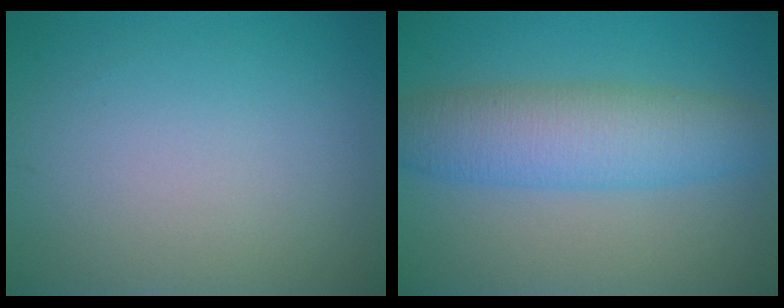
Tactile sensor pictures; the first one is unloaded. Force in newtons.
{"total": 6.5, "press": 6.5, "slide": 0.1}